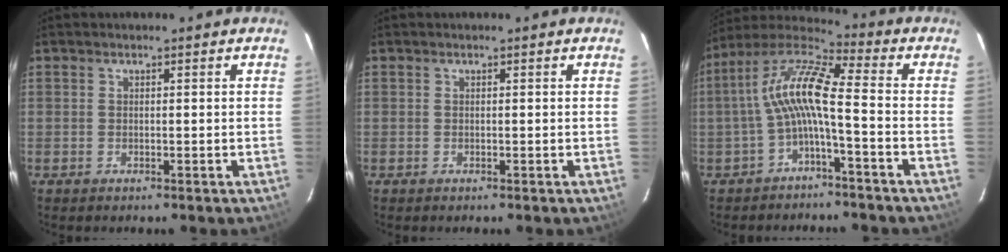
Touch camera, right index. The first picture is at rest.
{"total": 0.0}
{"total": 11.2, "force": [-2.2, 1.6, 10.9], "torque": [-0.224, 0.020, -0.046]}